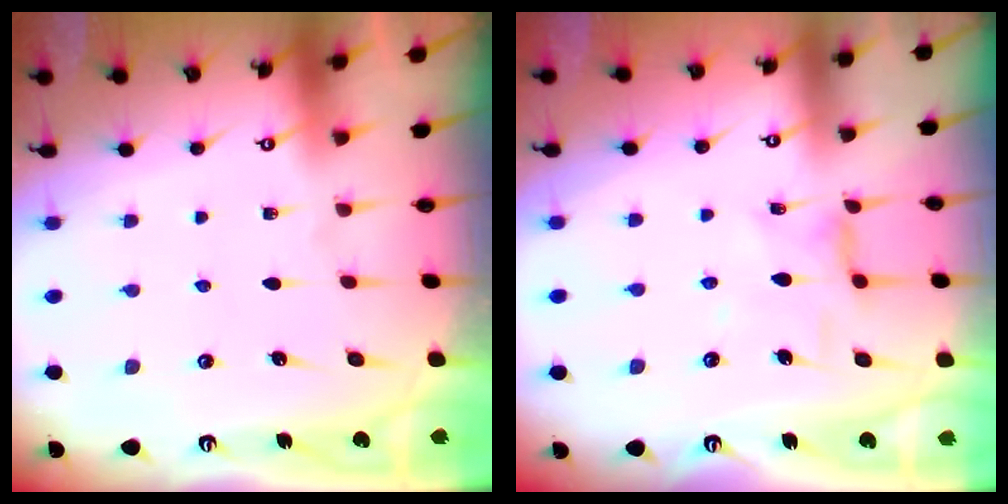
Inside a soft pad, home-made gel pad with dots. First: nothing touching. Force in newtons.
{"total": 5.1, "press": 5.1, "slide": 0.4}